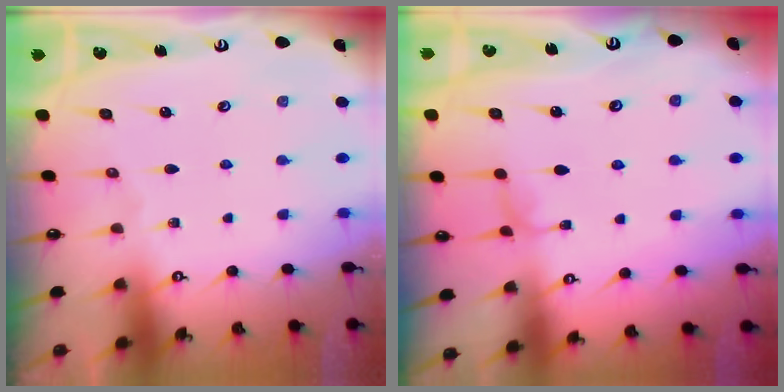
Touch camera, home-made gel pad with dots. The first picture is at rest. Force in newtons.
{"total": 2.3, "press": 2.2, "slide": 0.3}